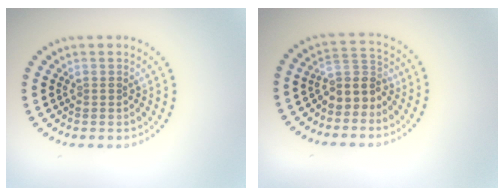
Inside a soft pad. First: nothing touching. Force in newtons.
{"total": 3.1, "press": 2.5, "slide": 1.9}